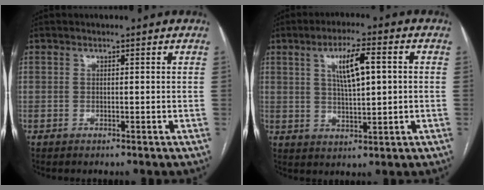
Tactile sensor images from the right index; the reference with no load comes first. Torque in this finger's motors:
{"motor_torque": [0.17, -0.17, 0.29, 0.06]}